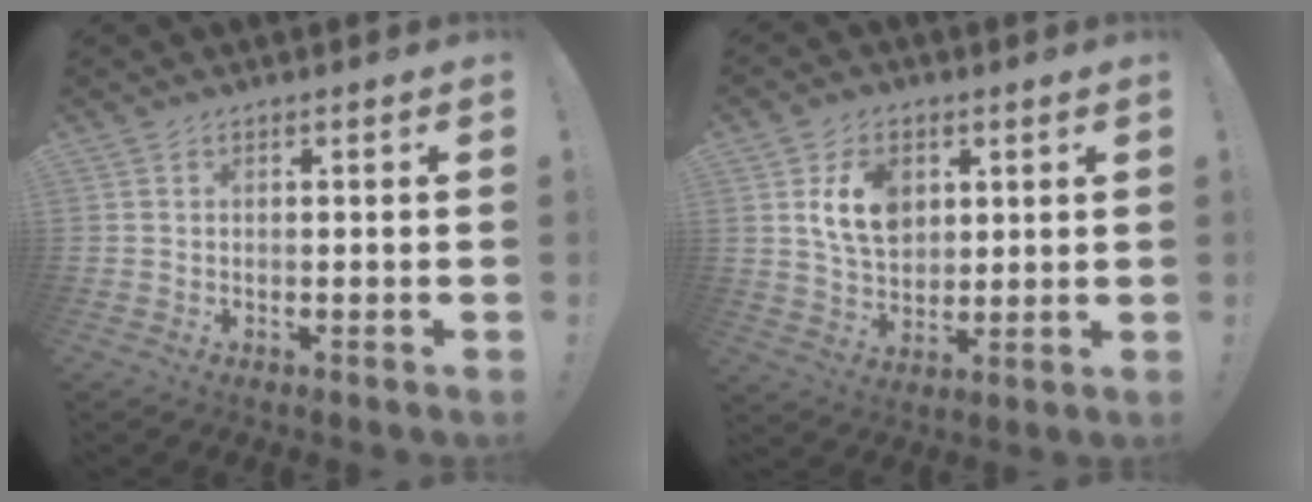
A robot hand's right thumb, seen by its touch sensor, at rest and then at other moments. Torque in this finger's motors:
{"motor_torque": [0.62, 0.60, 0.49, -0.30, 0.01]}